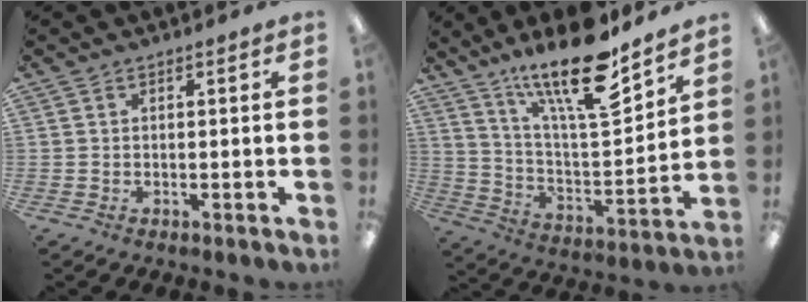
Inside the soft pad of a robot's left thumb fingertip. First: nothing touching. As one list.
[{"total": 20.6, "force": [15.1, 5.6, 12.9], "torque": [-0.219, -0.101, 0.250]}]